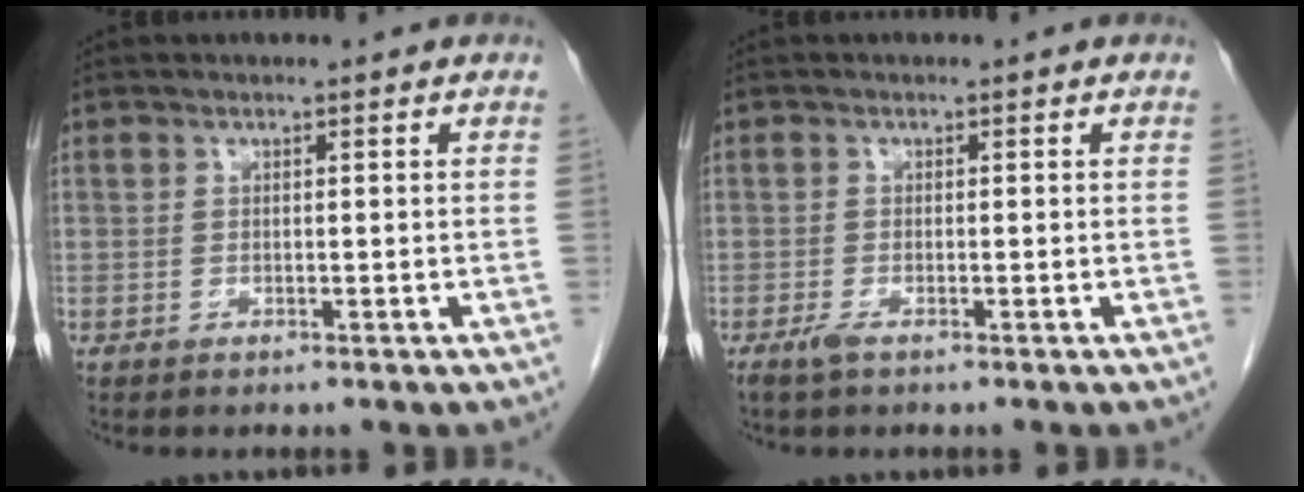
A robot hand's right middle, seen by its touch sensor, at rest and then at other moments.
{"total": 1.3, "force": [-0.9, 0.2, 1.0], "torque": [-0.025, -0.004, -0.018]}